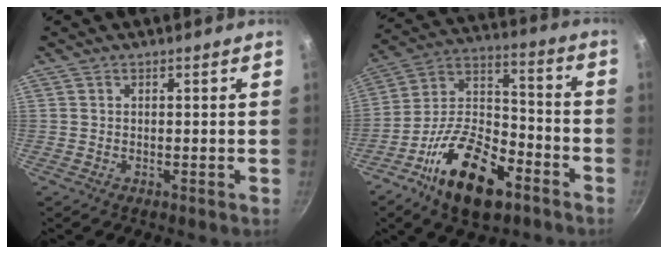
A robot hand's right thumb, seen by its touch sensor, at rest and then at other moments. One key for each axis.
{"total": 19.9, "fx": -10.4, "fy": 9.7, "fz": 13.9, "tx": -0.222, "ty": 0.061, "tz": -0.197}